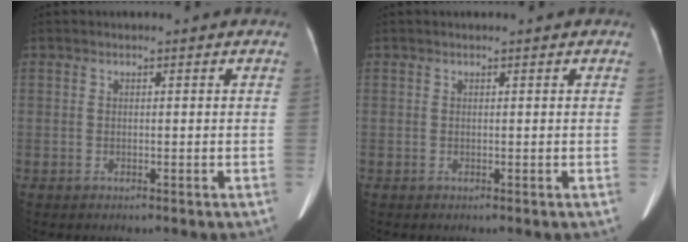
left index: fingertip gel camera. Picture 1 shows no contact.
{"total": 1.2, "force": [1.1, 0.2, 0.4], "torque": [-0.010, 0.018, 0.016]}